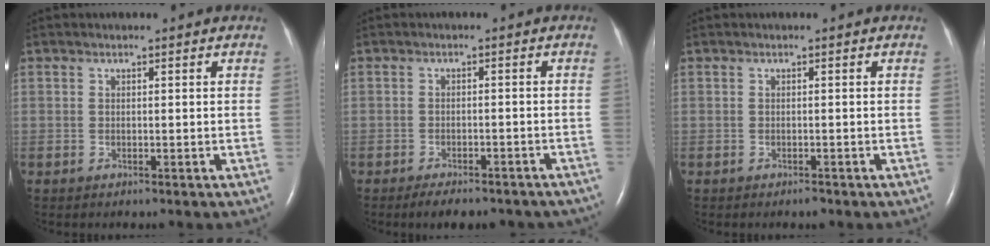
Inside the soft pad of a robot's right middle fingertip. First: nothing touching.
{"total": 9.7, "force": [-8.3, 2.9, 4.1], "torque": [-0.052, 0.002, -0.097]}
{"total": 0.7, "force": [-0.6, 0.2, 0.4], "torque": [-0.009, -0.002, -0.006]}